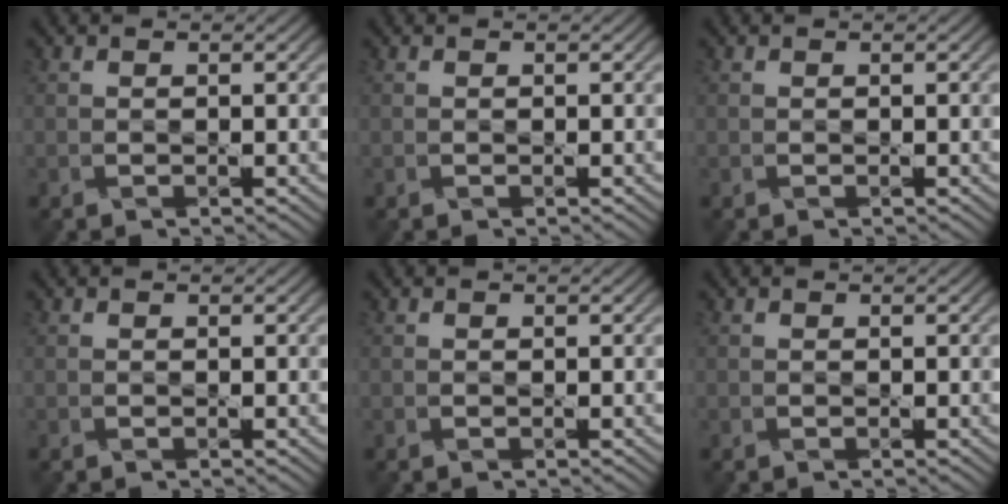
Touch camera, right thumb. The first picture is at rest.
{"total": 0.0}
{"total": 0.0}
{"total": 0.0}
{"total": 0.0}
{"total": 0.0}